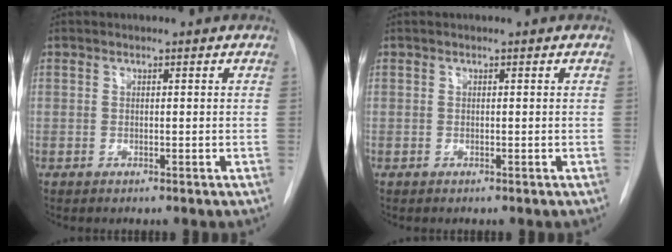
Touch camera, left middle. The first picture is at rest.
{"total": 0.0}